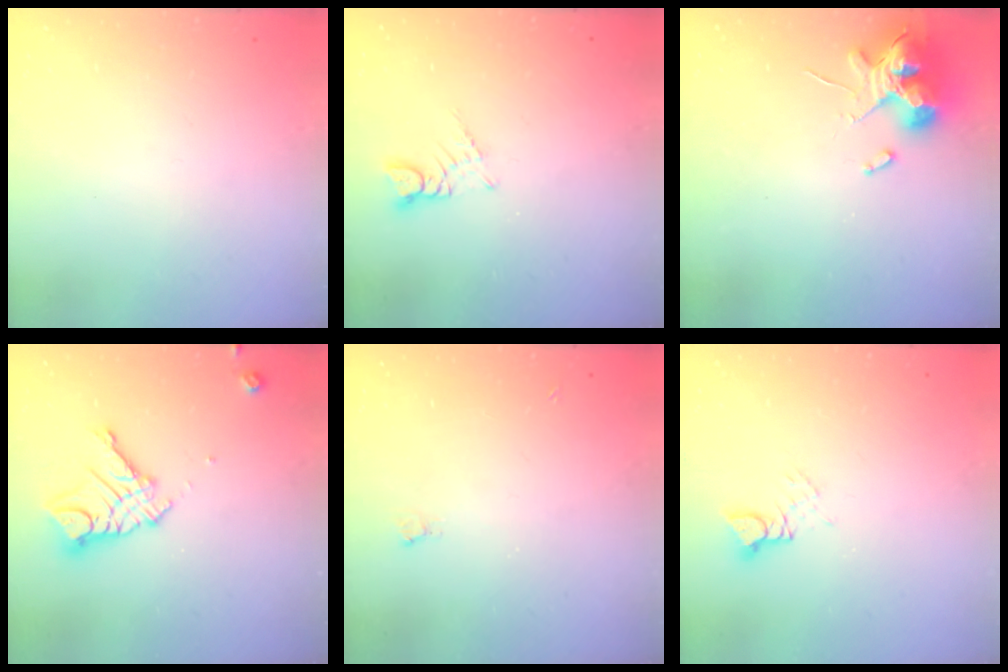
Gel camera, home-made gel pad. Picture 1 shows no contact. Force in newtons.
{"total": 2.9, "press": 2.9, "slide": 0.3}
{"total": 11.5, "press": 11.4, "slide": 1.3}
{"total": 12.5, "press": 12.5, "slide": 1.0}
{"total": 2.4, "press": 2.4, "slide": 0.5}
{"total": 3.5, "press": 3.5, "slide": 0.3}